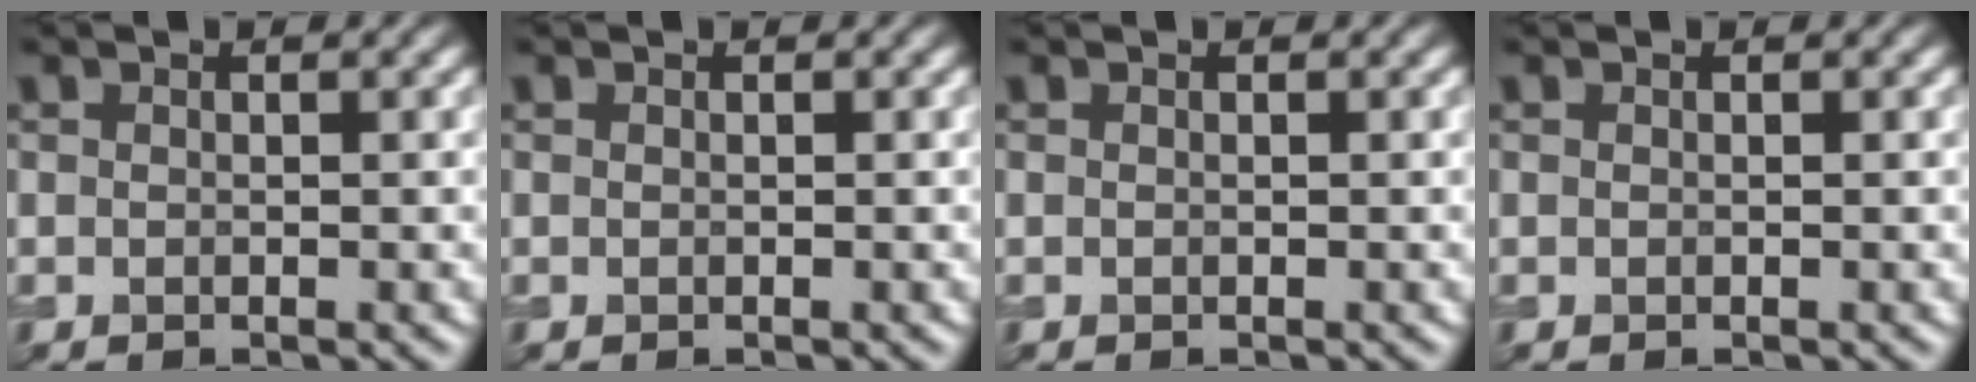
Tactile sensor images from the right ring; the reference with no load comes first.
{"total": 0.0}
{"total": 0.0}
{"total": 0.0}